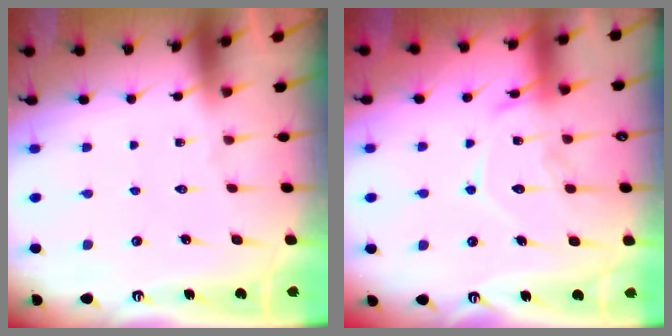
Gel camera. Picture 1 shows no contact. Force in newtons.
{"total": 14.0, "press": 13.9, "slide": 1.0}